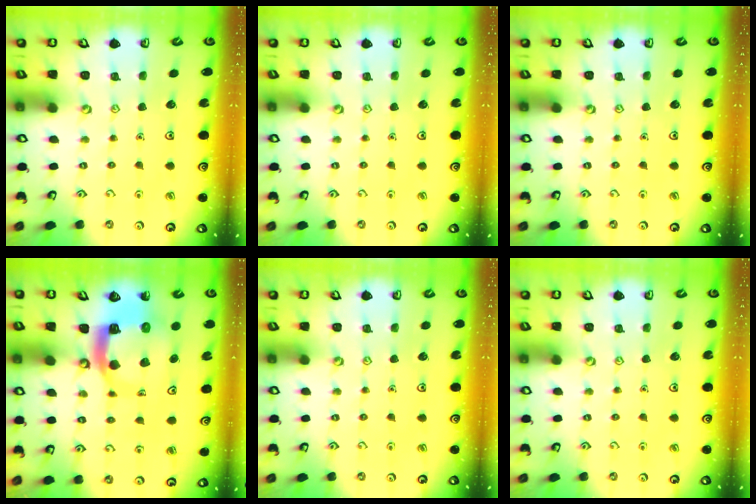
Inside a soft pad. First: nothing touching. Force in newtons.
{"total": 0.0}
{"total": 0.0}
{"total": 10.3, "press": 10.3, "slide": 1.2}
{"total": 0.0}
{"total": 0.0}